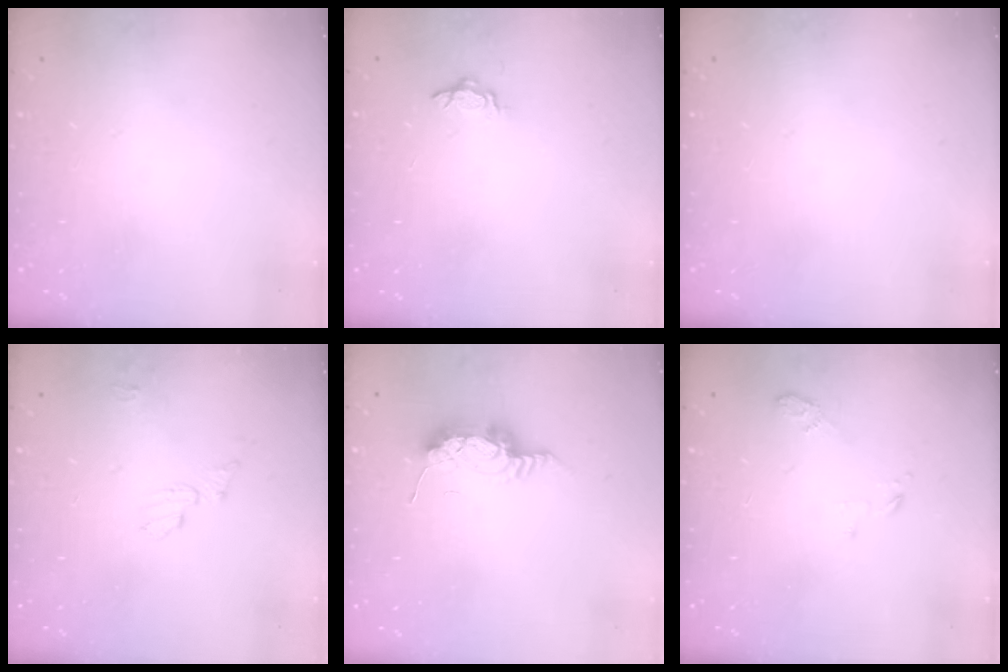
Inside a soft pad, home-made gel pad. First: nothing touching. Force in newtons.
{"total": 5.2, "press": 5.2, "slide": 0.7}
{"total": 0.0}
{"total": 5.6, "press": 5.6, "slide": 0.4}
{"total": 8.9, "press": 8.6, "slide": 2.1}
{"total": 3.8, "press": 3.7, "slide": 0.8}